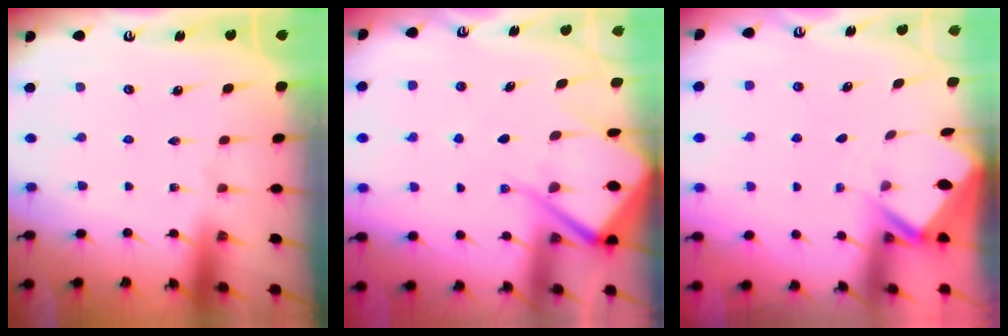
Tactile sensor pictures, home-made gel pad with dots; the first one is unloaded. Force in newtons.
{"total": 12.0, "press": 12.0, "slide": 1.3}
{"total": 2.9, "press": 2.9, "slide": 0.3}